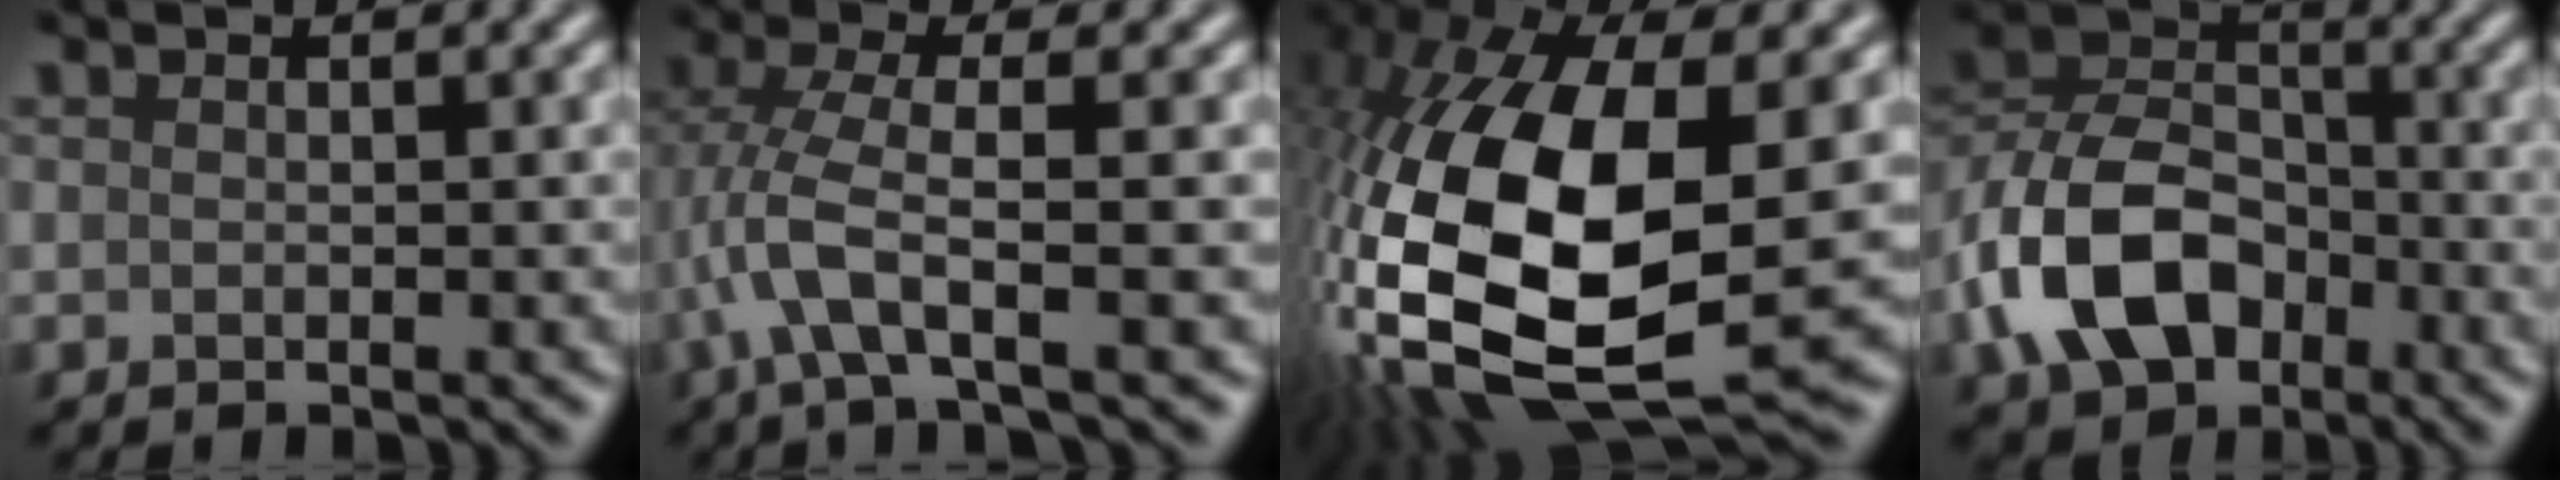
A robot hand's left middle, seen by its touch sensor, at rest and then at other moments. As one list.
[{"total": 4.4, "force": [-1.0, 0.9, 4.2], "torque": [-0.096, 0.011, -0.025]}, {"total": 19.2, "force": [-1.6, 9.4, 16.7], "torque": [-0.384, -0.026, -0.019]}, {"total": 9.4, "force": [-3.8, 6.4, 5.7], "torque": [-0.111, 0.011, -0.085]}]